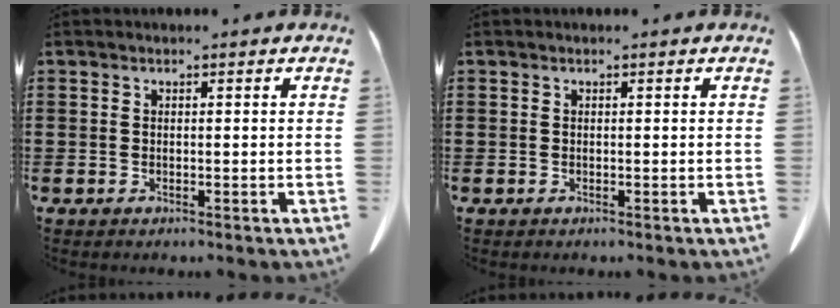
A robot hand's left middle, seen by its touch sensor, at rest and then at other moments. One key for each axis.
{"total": 0.0}